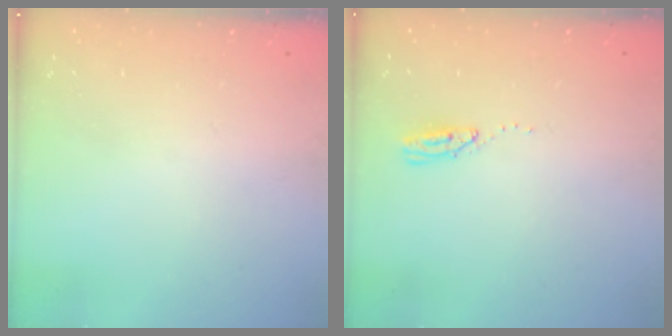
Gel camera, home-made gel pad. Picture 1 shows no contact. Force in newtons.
{"total": 3.6, "press": 3.5, "slide": 0.3}